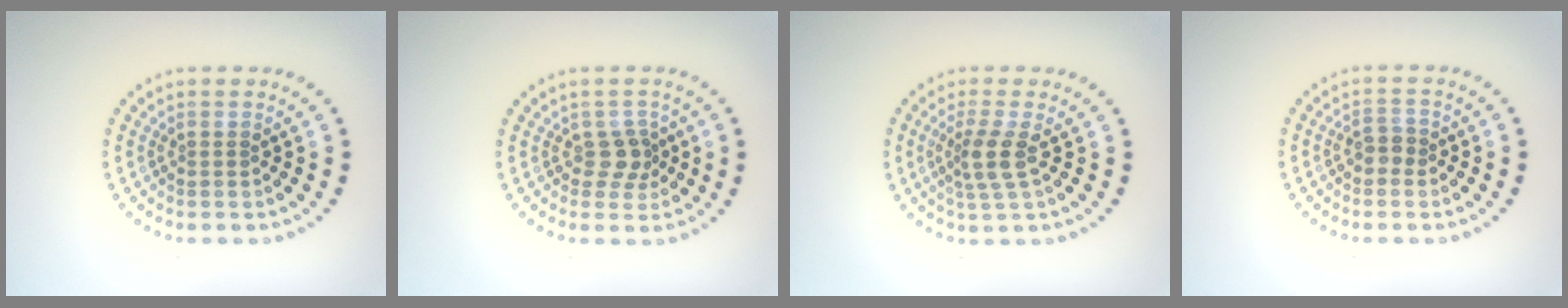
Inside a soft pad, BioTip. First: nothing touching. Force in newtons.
{"total": 2.0, "press": 1.7, "slide": 1.1}
{"total": 2.7, "press": 2.2, "slide": 1.6}
{"total": 1.4, "press": 1.3, "slide": 0.5}